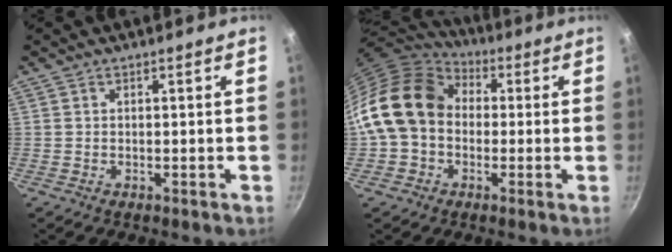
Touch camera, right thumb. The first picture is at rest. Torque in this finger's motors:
{"motor_torque": [1.58, 3.43, 1.16, -1.09, 0.33]}